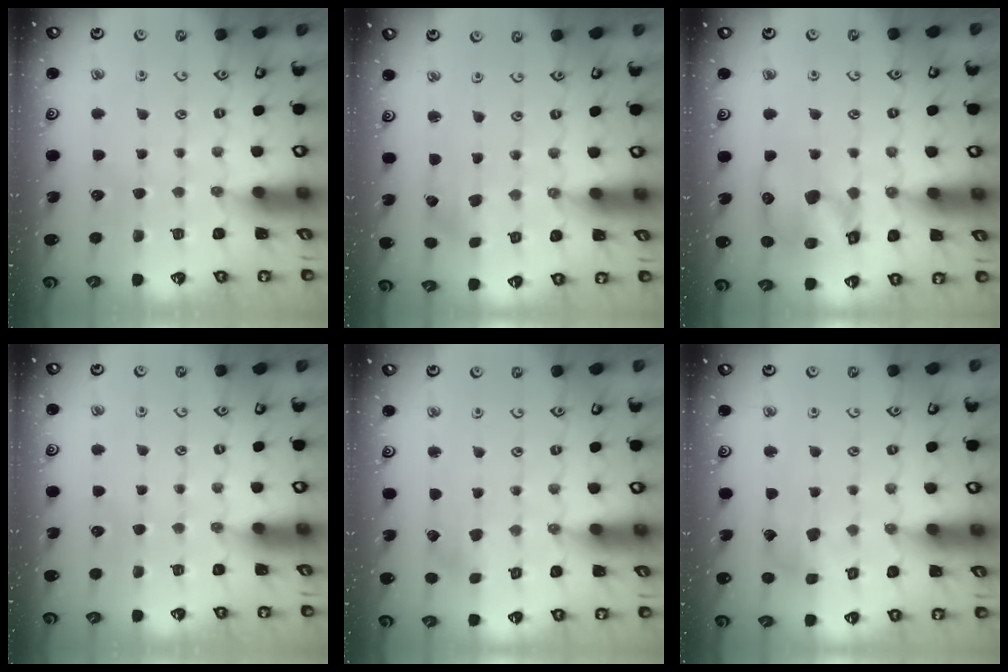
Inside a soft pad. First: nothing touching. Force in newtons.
{"total": 2.4, "press": 2.3, "slide": 0.4}
{"total": 12.4, "press": 12.2, "slide": 1.9}
{"total": 0.0}
{"total": 1.7, "press": 1.7, "slide": 0.2}
{"total": 7.6, "press": 7.6, "slide": 0.8}